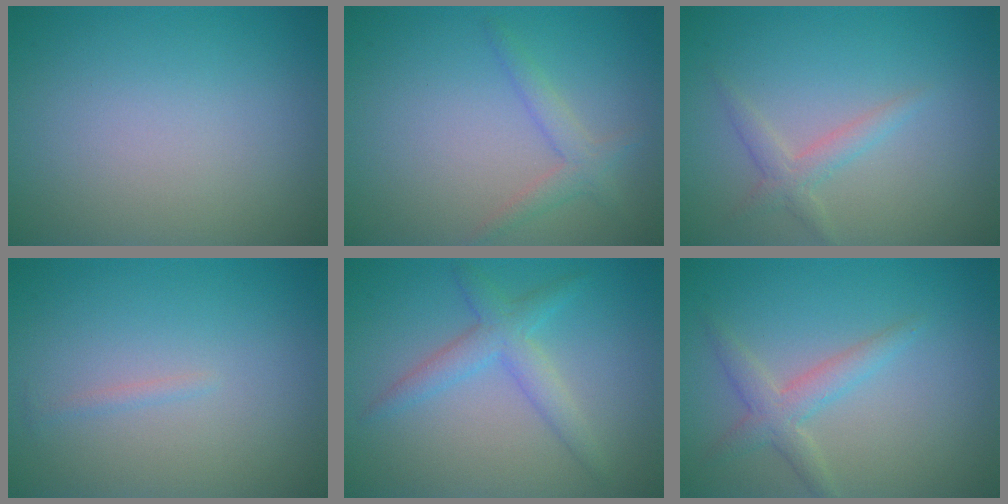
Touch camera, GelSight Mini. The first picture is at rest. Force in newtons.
{"total": 2.0, "press": 2.0, "slide": 0.1}
{"total": 1.8, "press": 1.8, "slide": 0.1}
{"total": 0.6, "press": 0.6, "slide": 0.0}
{"total": 3.0, "press": 3.0, "slide": 0.1}
{"total": 2.5, "press": 2.5, "slide": 0.1}